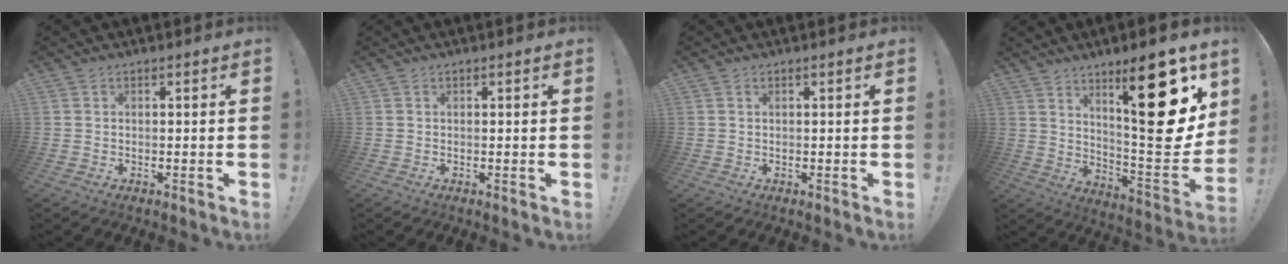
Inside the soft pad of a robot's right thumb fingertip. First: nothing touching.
{"total": 0.0}
{"total": 0.0}
{"total": 24.8, "force": [12.3, 6.9, 20.3], "torque": [-0.266, -0.092, 0.194]}